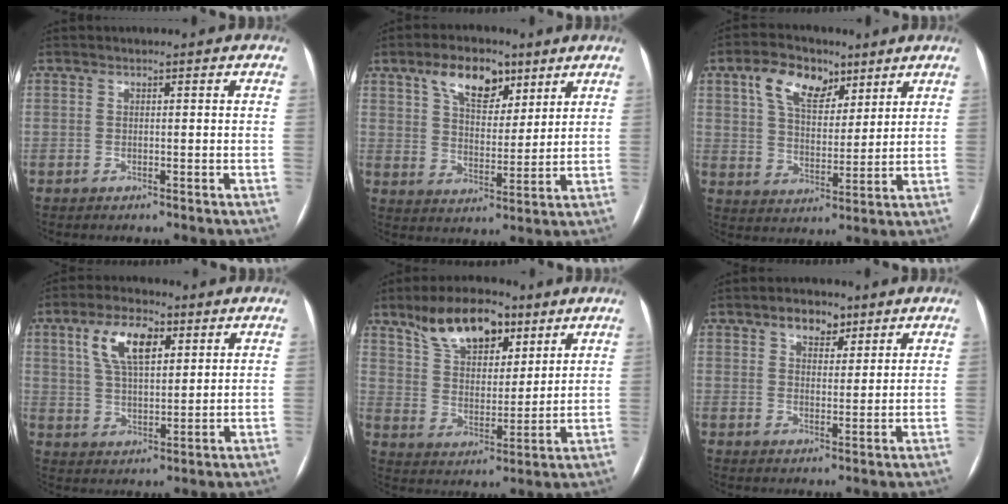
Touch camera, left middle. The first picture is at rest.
{"total": 9.3, "force": [5.6, 4.8, 5.8], "torque": [-0.100, 0.017, 0.099]}
{"total": 10.1, "force": [5.6, 5.7, 6.1], "torque": [-0.117, 0.026, 0.104]}
{"total": 9.2, "force": [4.0, 3.9, 7.3], "torque": [-0.142, 0.018, 0.077]}
{"total": 12.5, "force": [8.0, 5.9, 7.6], "torque": [-0.132, 0.020, 0.145]}
{"total": 4.6, "force": [3.0, 2.7, 2.3], "torque": [-0.035, 0.010, 0.048]}